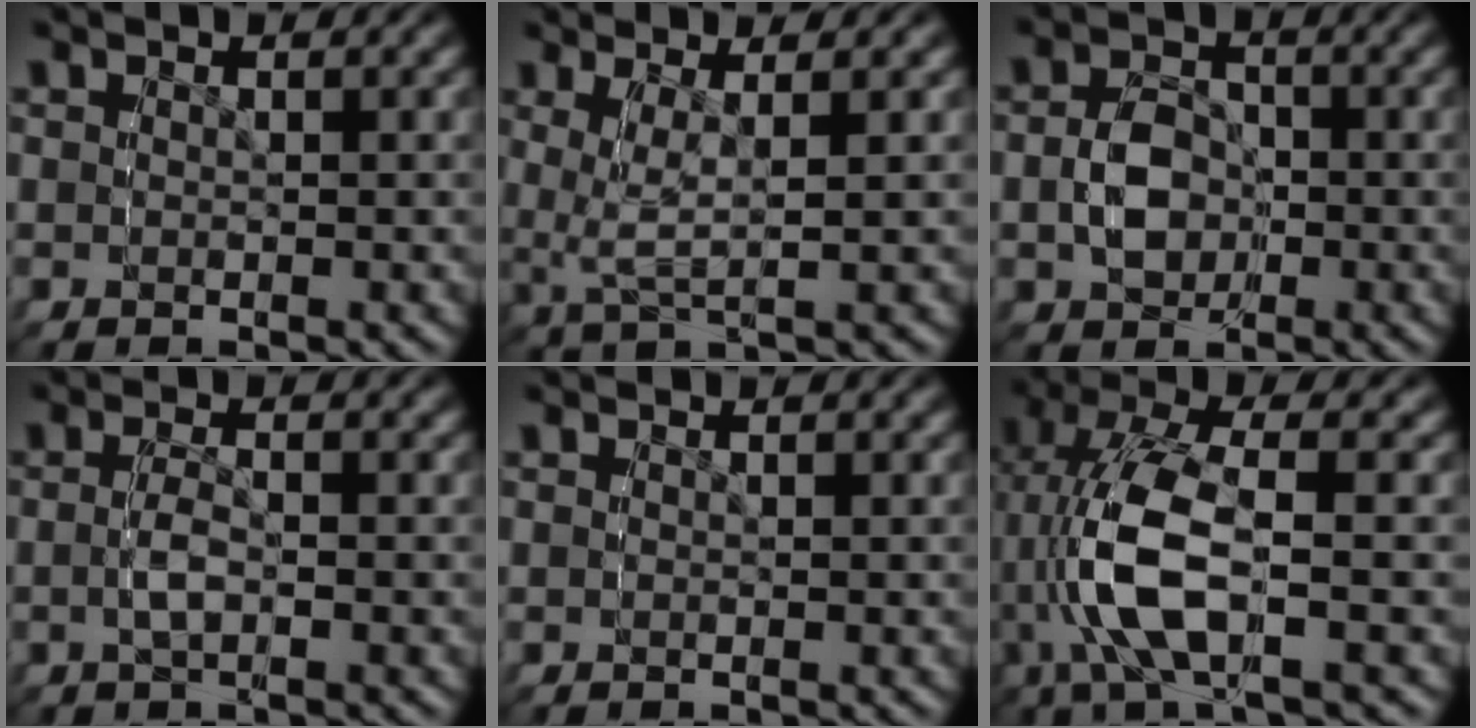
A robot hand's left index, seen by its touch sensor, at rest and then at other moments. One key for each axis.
{"total": 2.4, "fx": 1.3, "fy": -1.2, "fz": 1.6, "tx": -0.021, "ty": 0.031, "tz": 0.016}
{"total": 3.7, "fx": -1.6, "fy": 3.4, "fz": 0.0, "tx": -0.024, "ty": -0.029, "tz": -0.011}
{"total": 2.1, "fx": -1.2, "fy": -1.4, "fz": 1.1, "tx": -0.021, "ty": 0.013, "tz": -0.022}
{"total": 0.0}
{"total": 6.0, "fx": 0.2, "fy": 2.8, "fz": 5.3, "tx": -0.131, "ty": 0.018, "tz": 0.004}